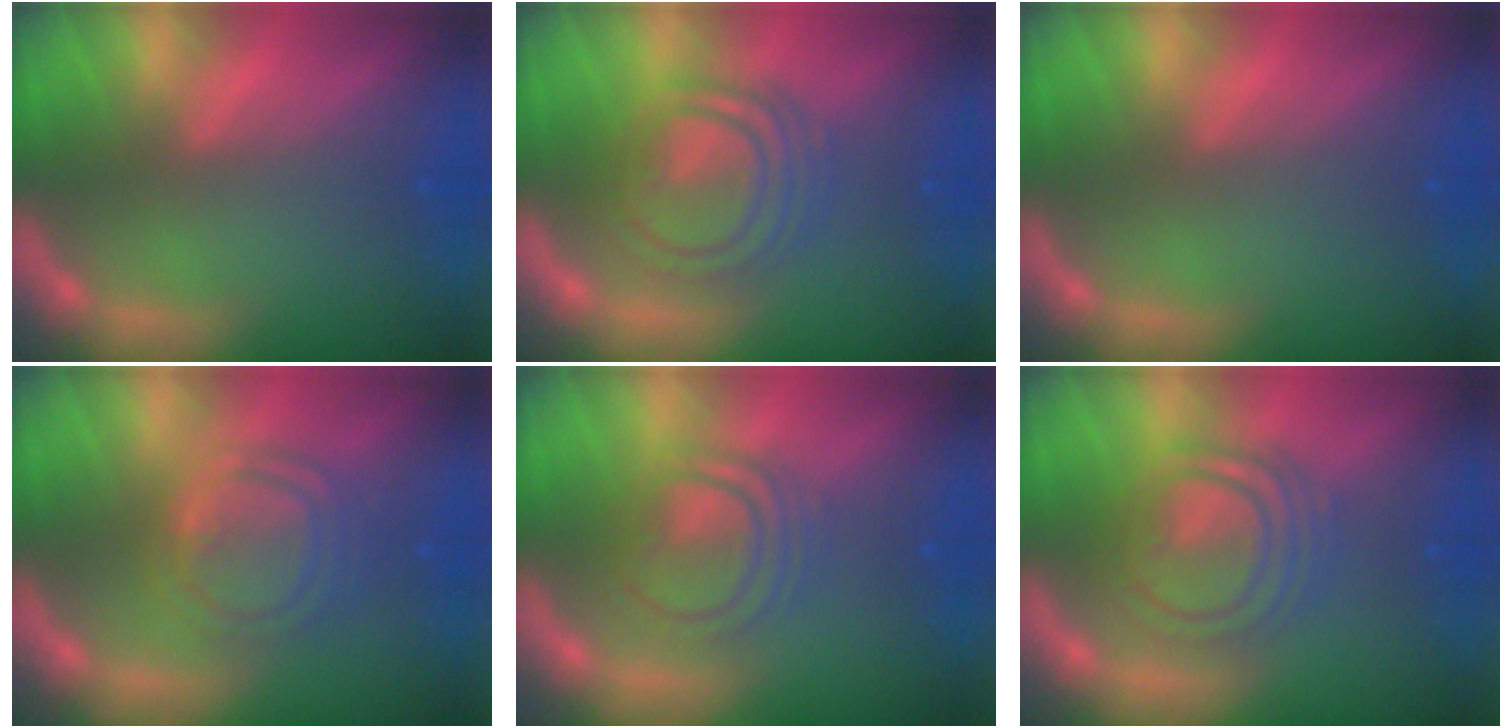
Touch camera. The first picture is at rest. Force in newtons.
{"total": 8.1}
{"total": 0.0}
{"total": 6.5}
{"total": 6.0}
{"total": 8.1}